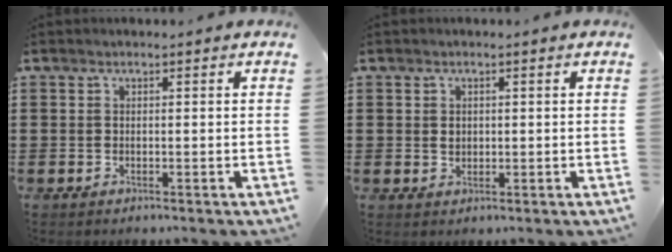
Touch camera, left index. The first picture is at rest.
{"total": 1.3, "force": [0.2, 1.1, 0.6], "torque": [-0.016, 0.007, 0.004]}